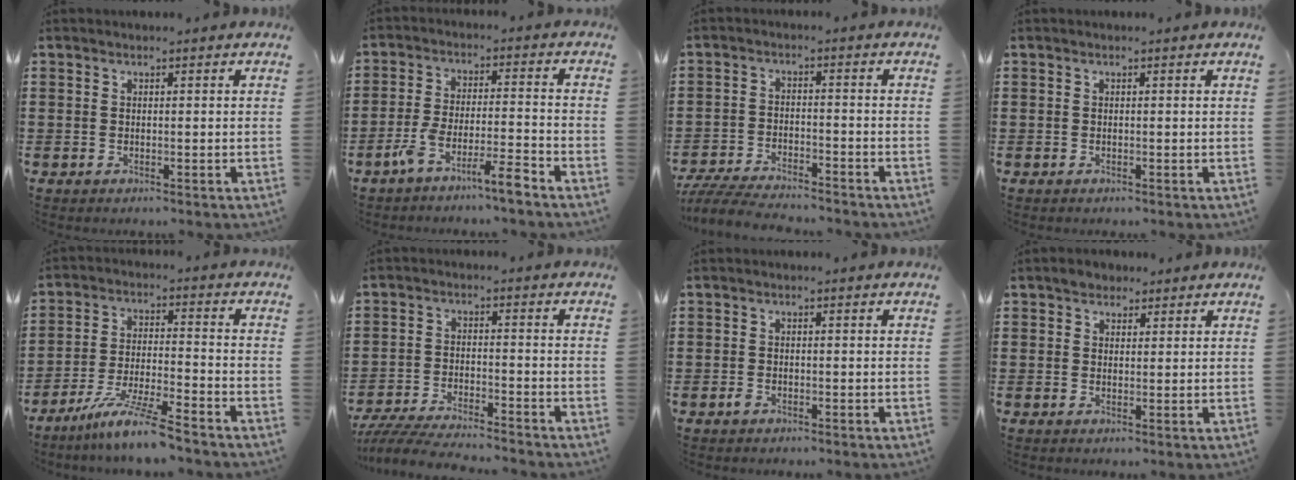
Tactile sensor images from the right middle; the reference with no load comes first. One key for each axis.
{"total": 6.8, "fx": -5.4, "fy": 0.2, "fz": 4.1, "tx": -0.093, "ty": -0.010, "tz": -0.106}
{"total": 5.6, "fx": -5.4, "fy": 0.5, "fz": 1.5, "tx": -0.040, "ty": -0.002, "tz": -0.110}
{"total": 0.0}
{"total": 8.4, "fx": -7.0, "fy": -0.4, "fz": 4.6, "tx": -0.096, "ty": -0.012, "tz": -0.136}
{"total": 5.4, "fx": -5.2, "fy": 0.2, "fz": 1.6, "tx": -0.044, "ty": -0.008, "tz": -0.107}
{"total": 1.0, "fx": -0.6, "fy": 0.6, "fz": 0.6, "tx": -0.019, "ty": -0.005, "tz": -0.014}
{"total": 2.1, "fx": 1.6, "fy": 1.3, "fz": 0.0, "tx": 0.003, "ty": 0.003, "tz": 0.031}